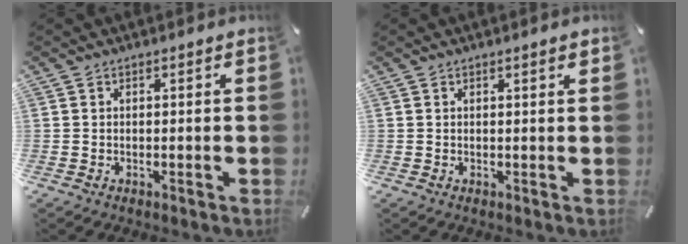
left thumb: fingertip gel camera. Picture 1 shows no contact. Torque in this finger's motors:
{"motor_torque": [-0.16, -0.11, 0.02, 0.00, -0.01]}